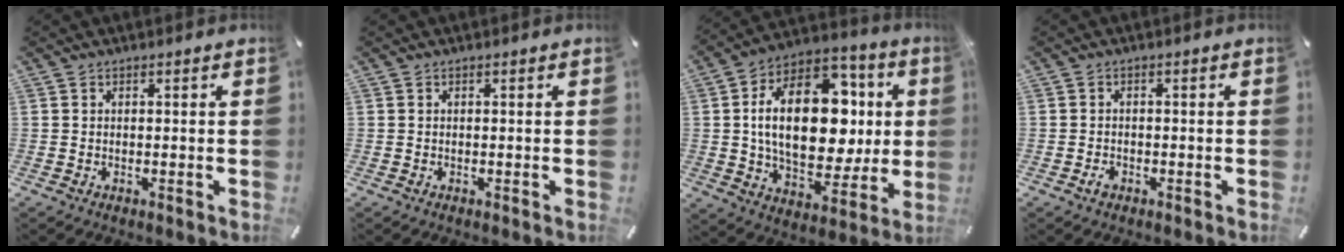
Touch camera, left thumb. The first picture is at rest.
{"total": 0.0}
{"total": 24.8, "force": [3.1, 15.5, 19.0], "torque": [-0.340, -0.009, 0.056]}
{"total": 1.6, "force": [-0.9, 1.0, 0.8], "torque": [-0.016, 0.004, -0.018]}